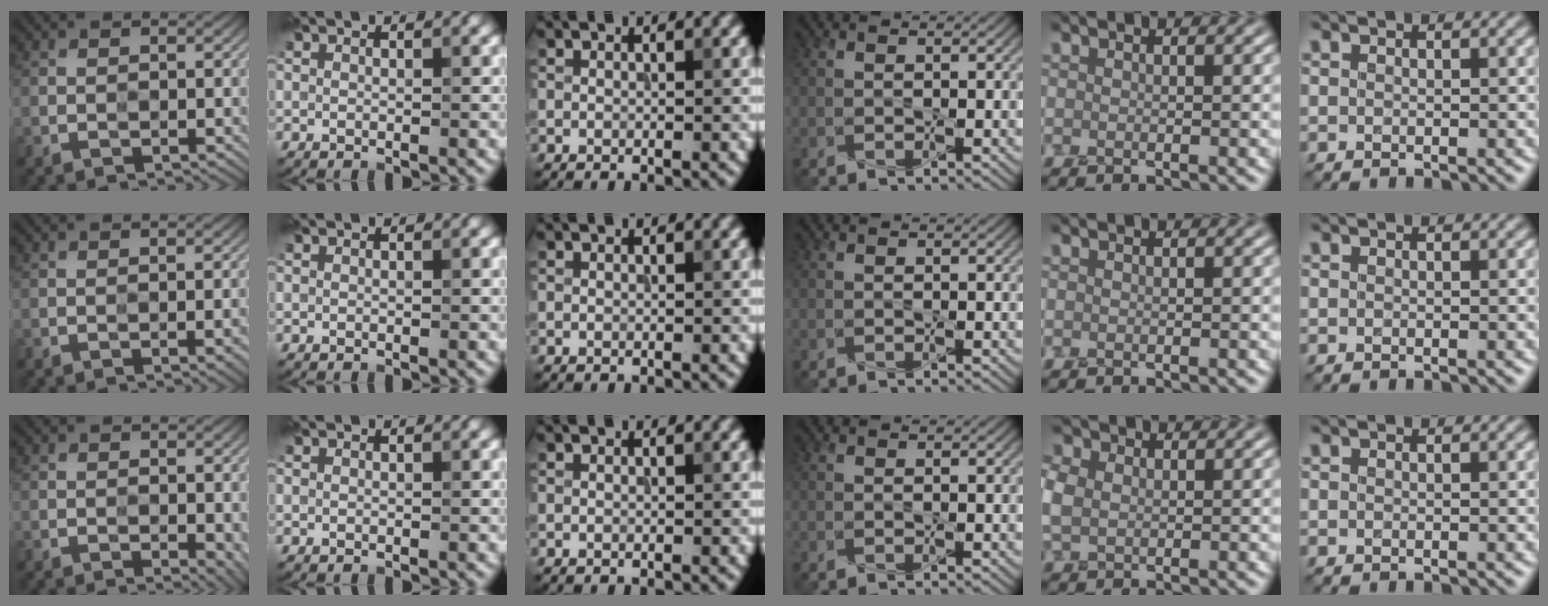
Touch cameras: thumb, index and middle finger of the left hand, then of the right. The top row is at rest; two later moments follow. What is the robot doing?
{"motion": "screw", "object": "penn cap"}